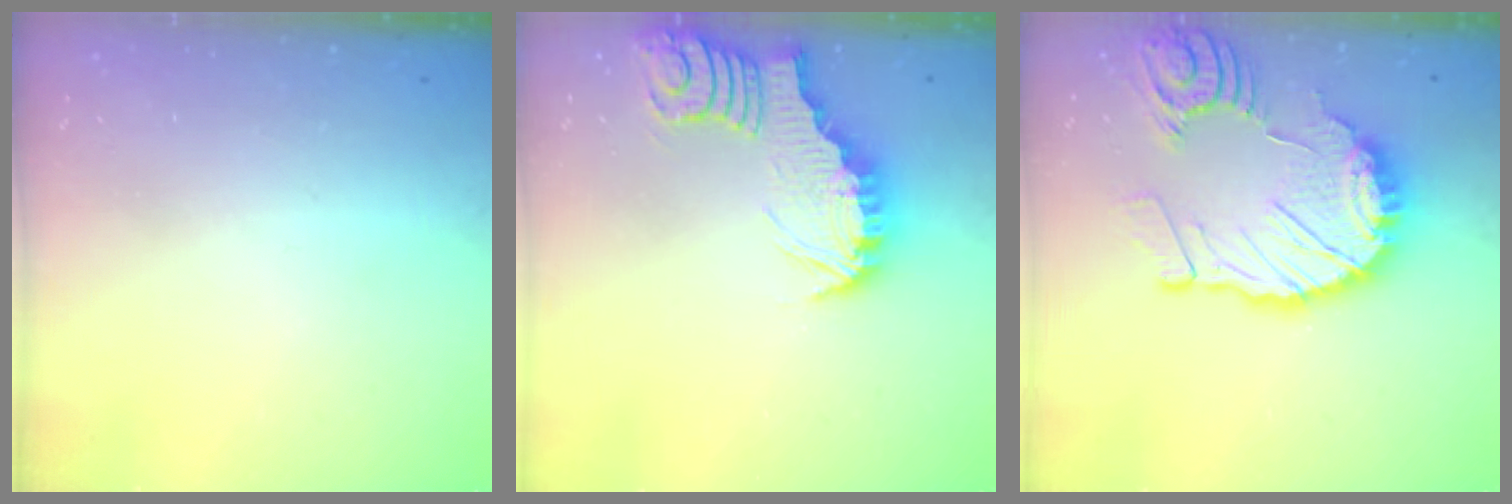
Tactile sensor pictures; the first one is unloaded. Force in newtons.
{"total": 3.0, "press": 3.0, "slide": 0.4}
{"total": 19.0, "press": 18.8, "slide": 2.2}